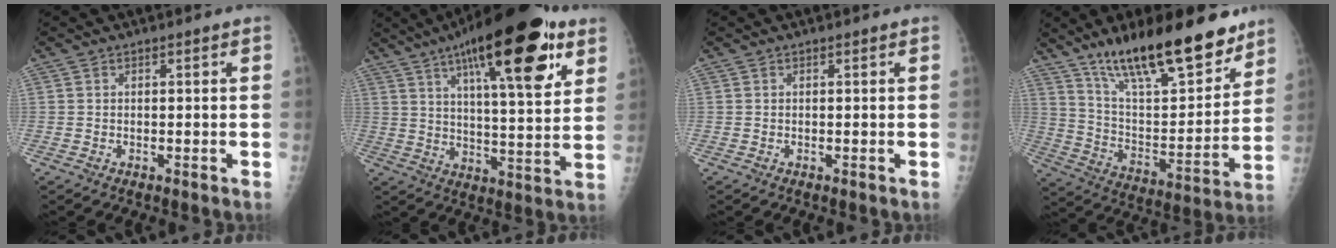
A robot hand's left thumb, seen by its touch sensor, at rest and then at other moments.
{"total": 24.4, "force": [12.5, 7.0, 19.8], "torque": [-0.285, -0.025, 0.189]}
{"total": 0.0}
{"total": 24.5, "force": [17.5, 7.4, 15.5], "torque": [-0.214, -0.079, 0.293]}